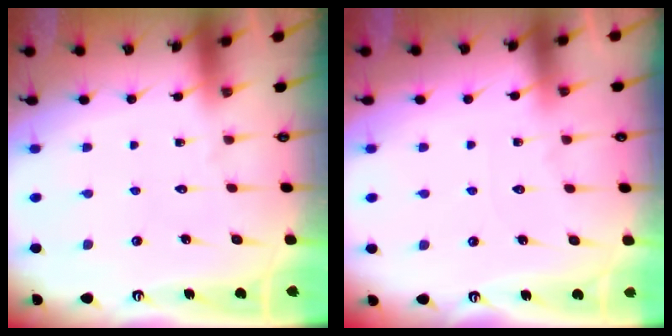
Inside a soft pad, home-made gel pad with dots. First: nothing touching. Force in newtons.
{"total": 4.3, "press": 4.3, "slide": 0.5}